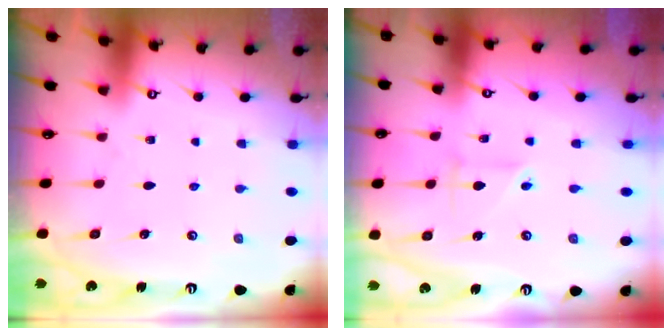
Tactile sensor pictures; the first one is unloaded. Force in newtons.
{"total": 3.3, "press": 3.3, "slide": 0.2}